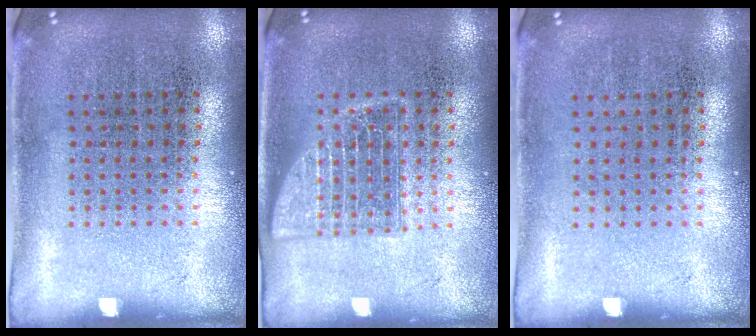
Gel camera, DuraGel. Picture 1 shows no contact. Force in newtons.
{"total": 2.5, "press": 2.5, "slide": 0.4}
{"total": 0.0}